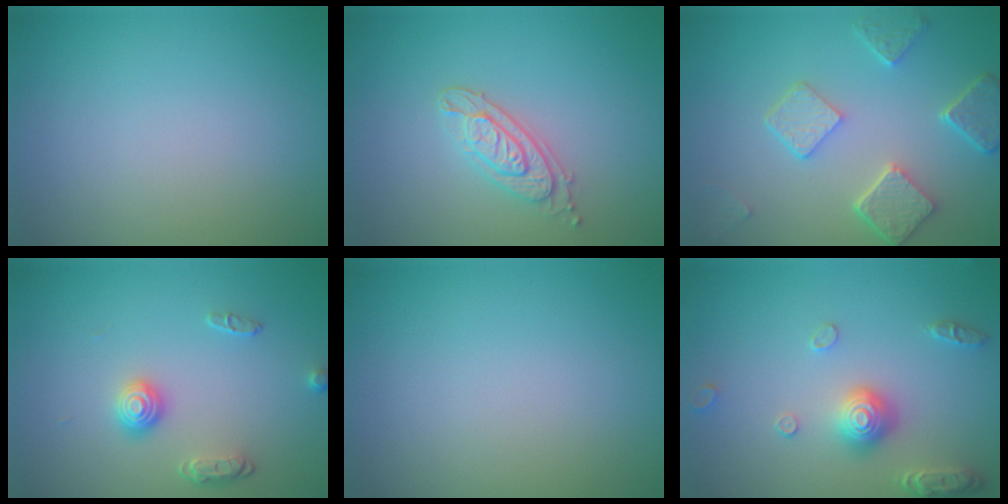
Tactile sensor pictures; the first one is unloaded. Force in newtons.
{"total": 2.6, "press": 2.4, "slide": 1.0}
{"total": 4.9, "press": 4.0, "slide": 2.9}
{"total": 2.1, "press": 1.6, "slide": 1.4}
{"total": 0.0}
{"total": 2.9, "press": 2.9, "slide": 0.2}